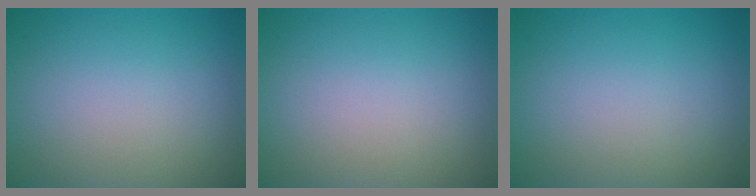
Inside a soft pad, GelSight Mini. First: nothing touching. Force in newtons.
{"total": 0.0}
{"total": 0.0}